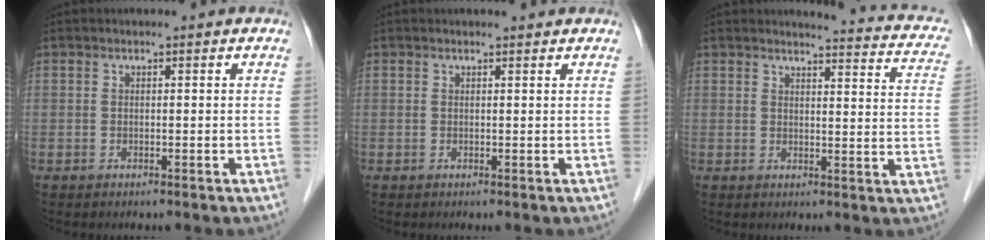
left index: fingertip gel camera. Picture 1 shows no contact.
{"total": 1.0, "force": [1.0, 0.1, 0.0], "torque": [-0.011, 0.000, 0.011]}
{"total": 11.9, "force": [10.8, 2.3, 4.5], "torque": [-0.031, -0.032, 0.090]}